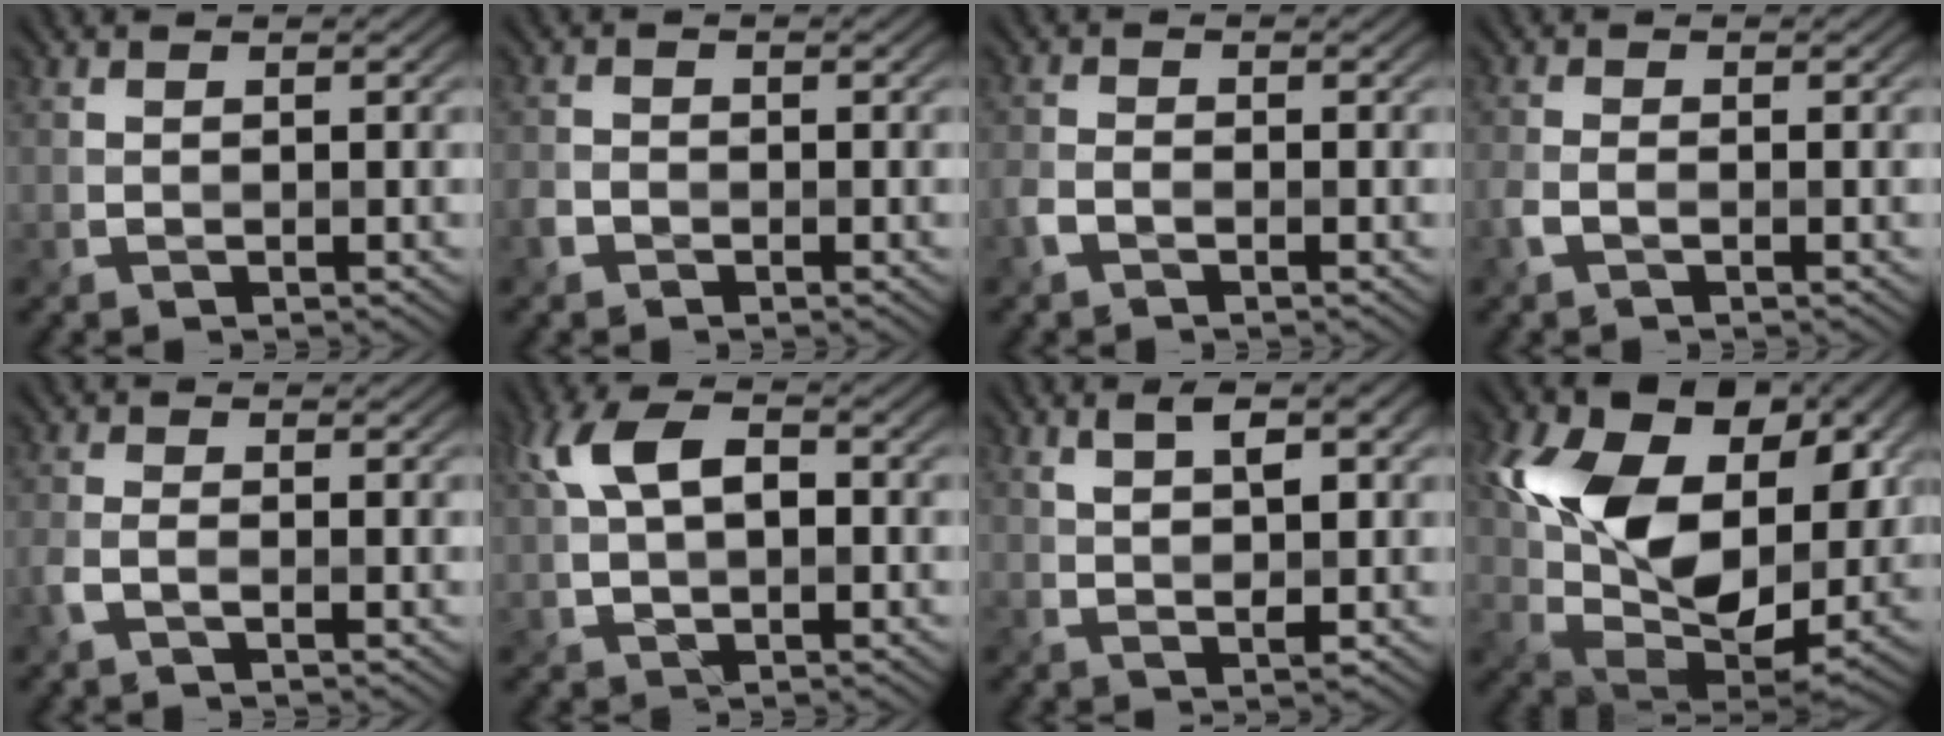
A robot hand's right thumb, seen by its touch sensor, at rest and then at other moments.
{"total": 1.4, "force": [-1.1, 0.9, 0.1], "torque": [0.001, -0.002, -0.029]}
{"total": 1.8, "force": [-1.4, 0.8, 0.8], "torque": [-0.015, 0.001, -0.036]}
{"total": 1.6, "force": [-1.1, 0.6, 1.0], "torque": [-0.023, 0.000, -0.028]}
{"total": 1.7, "force": [-1.3, 0.3, 1.0], "torque": [-0.022, 0.000, -0.033]}
{"total": 7.5, "force": [1.4, 4.1, 6.1], "torque": [-0.129, 0.016, 0.016]}
{"total": 4.7, "force": [1.3, 1.8, 4.1], "torque": [-0.072, 0.002, 0.020]}
{"total": 15.9, "force": [3.5, 10.5, 11.3], "torque": [-0.212, -0.001, 0.067]}